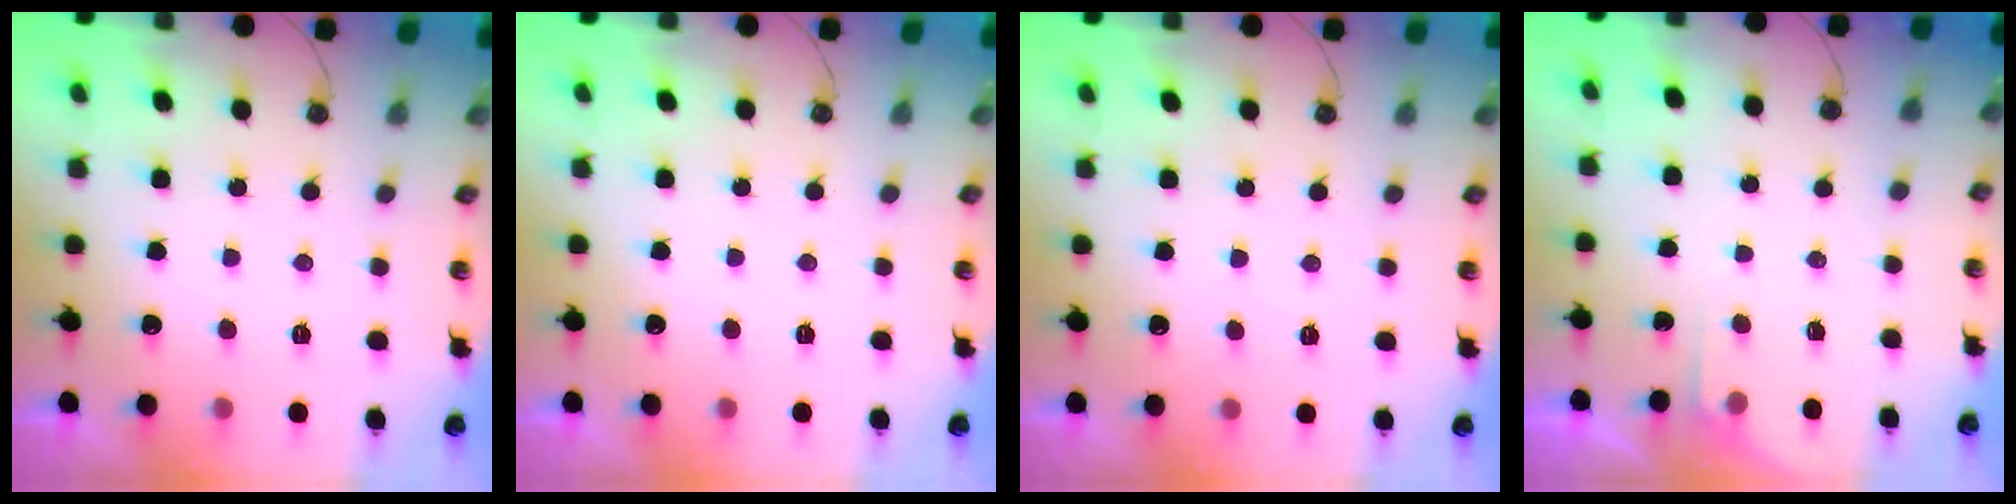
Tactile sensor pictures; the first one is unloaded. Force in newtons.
{"total": 0.0}
{"total": 2.4, "press": 2.3, "slide": 0.5}
{"total": 3.7, "press": 3.7, "slide": 0.4}